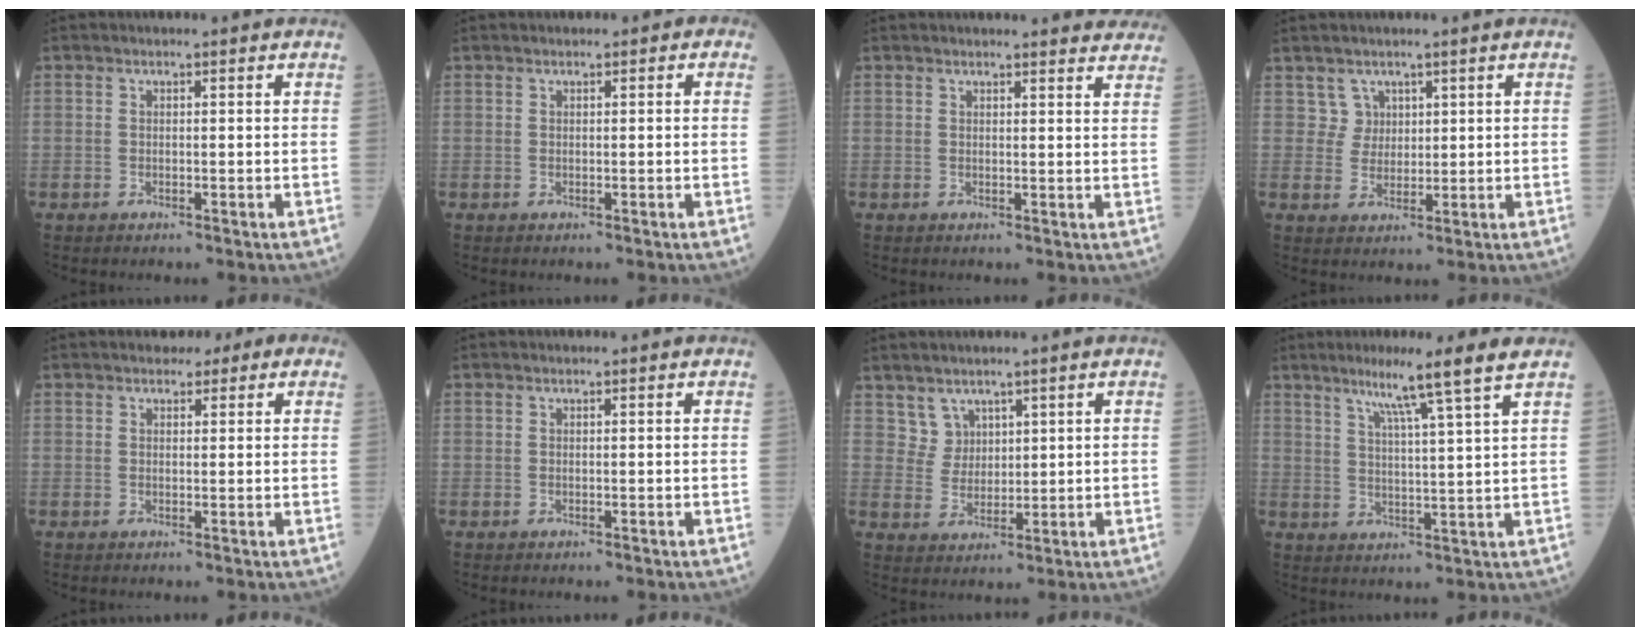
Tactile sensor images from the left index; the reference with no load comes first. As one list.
[{"total": 0.7, "force": [0.2, 0.4, 0.5], "torque": [-0.008, 0.009, 0.000]}, {"total": 10.4, "force": [10.0, 1.3, 2.2], "torque": [0.004, -0.008, 0.084]}, {"total": 2.6, "force": [1.5, 2.2, -0.2], "torque": [0.006, 0.004, 0.023]}, {"total": 4.7, "force": [3.0, 2.3, 2.8], "torque": [-0.031, 0.025, 0.037]}, {"total": 0.0}, {"total": 3.4, "force": [2.4, 2.4, 0.0], "torque": [-0.004, 0.007, 0.051]}, {"total": 8.6, "force": [6.0, -2.1, 5.9], "torque": [-0.094, 0.000, 0.093]}]